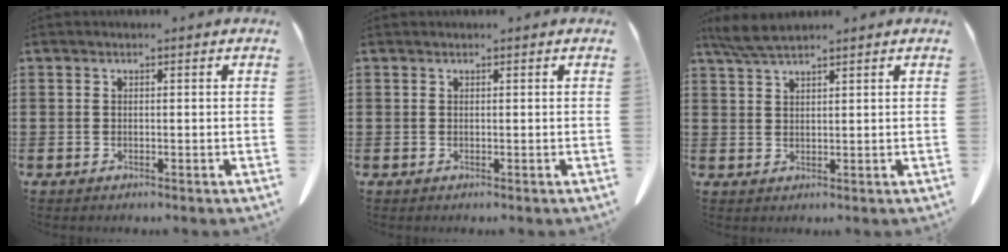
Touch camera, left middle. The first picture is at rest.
{"total": 0.0}
{"total": 3.9, "force": [3.2, 0.5, 2.2], "torque": [-0.052, -0.003, 0.061]}